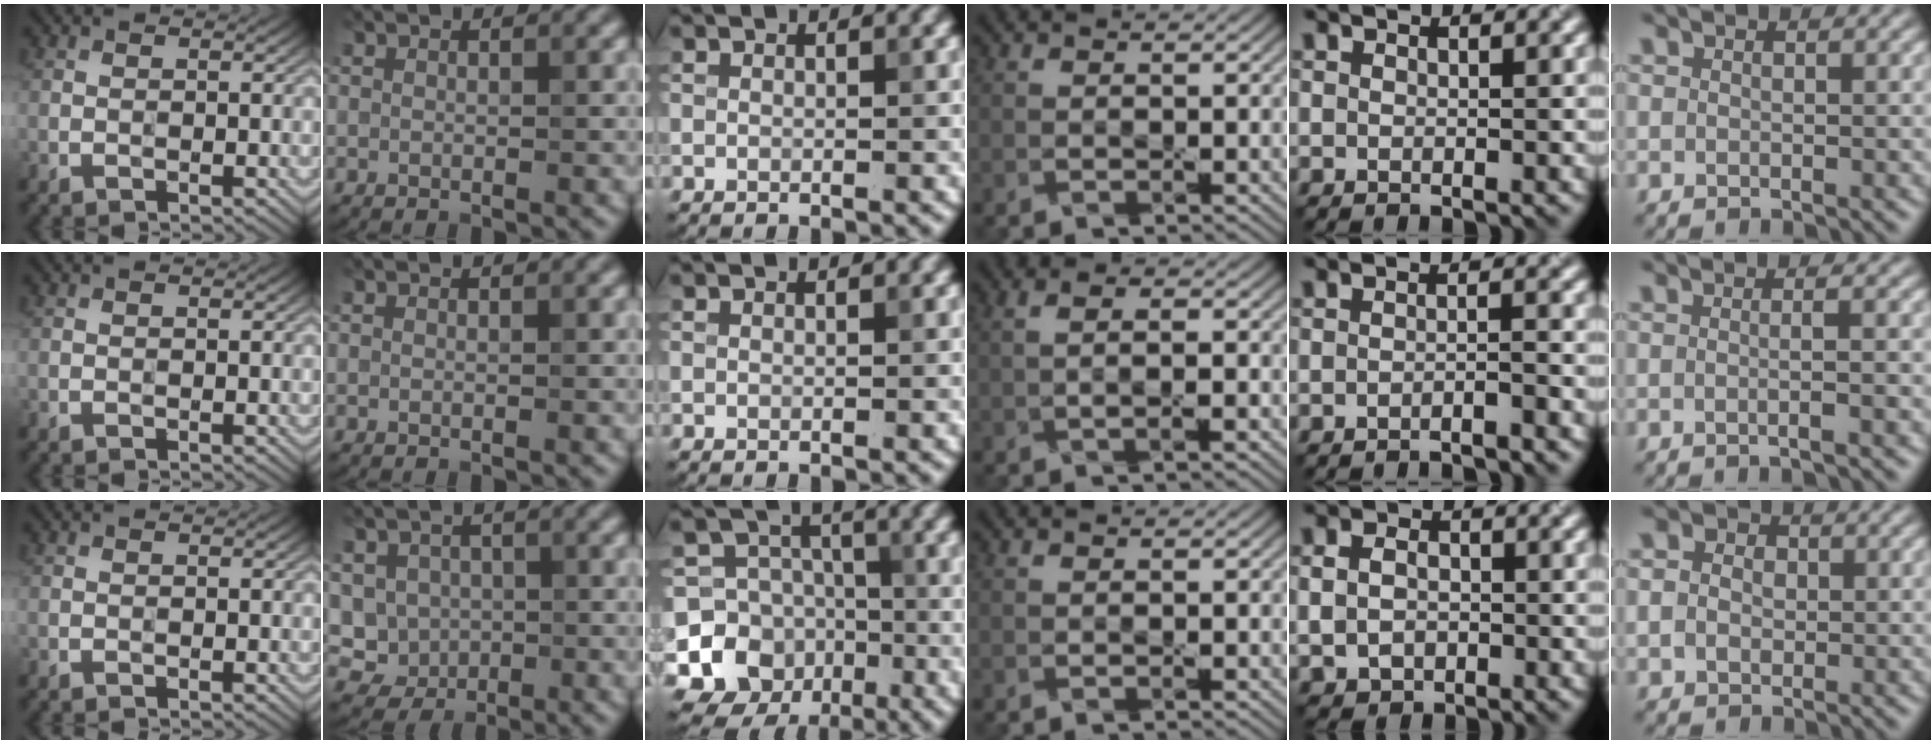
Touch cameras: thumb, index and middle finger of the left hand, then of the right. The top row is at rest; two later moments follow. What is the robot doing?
{"motion": "wipe", "object": "paper plate"}